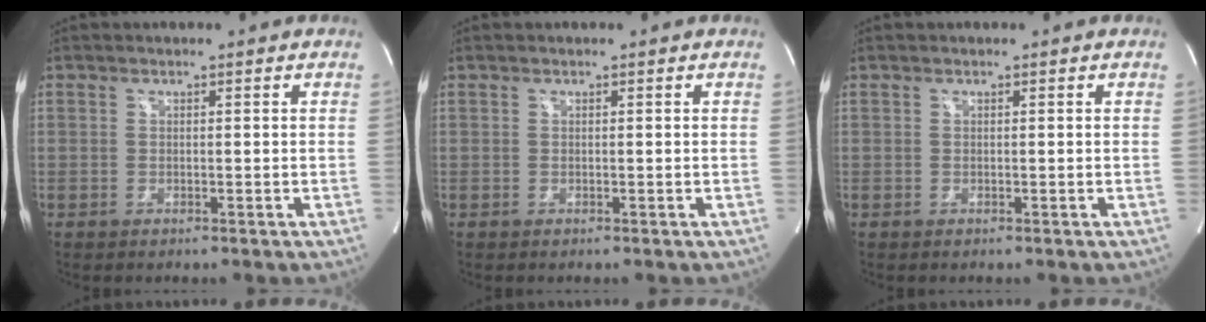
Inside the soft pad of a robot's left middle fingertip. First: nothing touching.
{"total": 0.0}
{"total": 0.0}